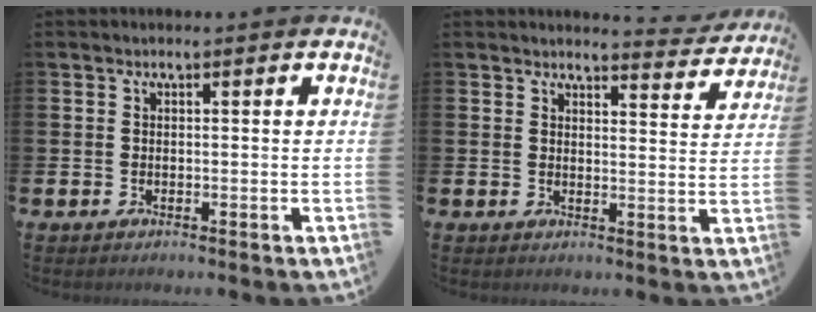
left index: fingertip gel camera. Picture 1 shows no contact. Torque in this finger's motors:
{"motor_torque": [1.01, -1.13, 0.36, 0.04]}